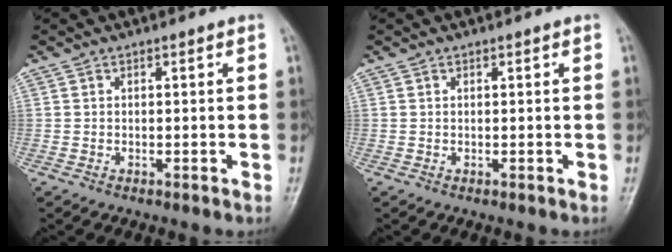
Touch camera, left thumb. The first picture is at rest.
{"total": 0.0}